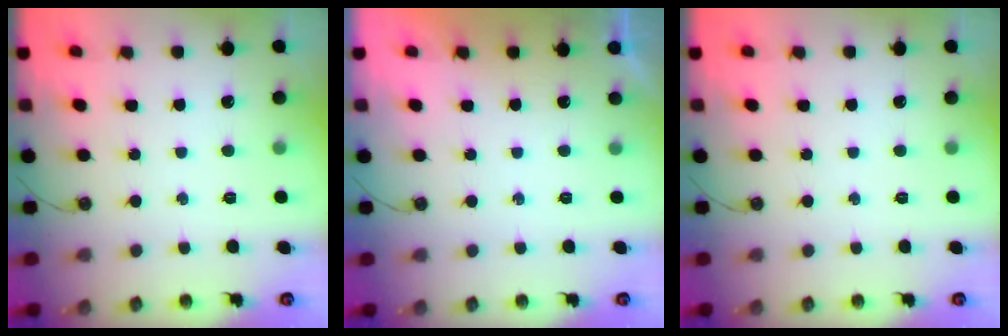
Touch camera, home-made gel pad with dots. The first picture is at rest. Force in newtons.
{"total": 0.0}
{"total": 0.0}